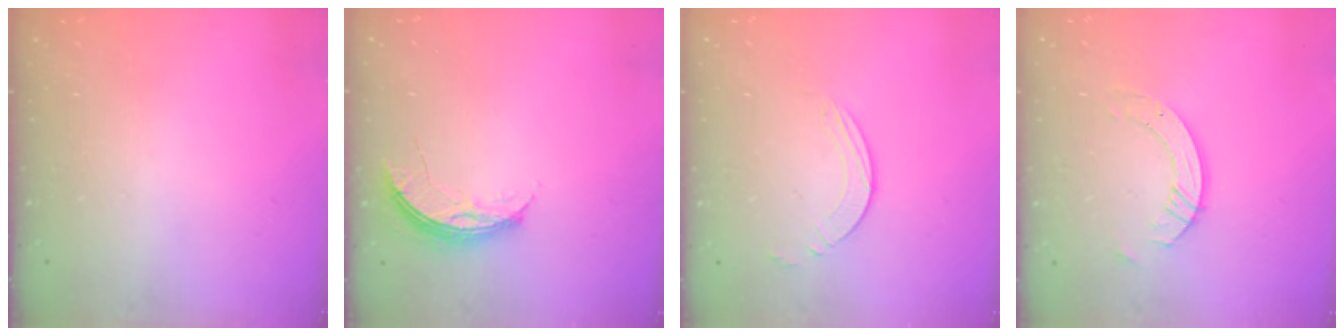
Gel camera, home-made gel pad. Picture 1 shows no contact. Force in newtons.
{"total": 5.6, "press": 5.6, "slide": 0.5}
{"total": 3.9, "press": 3.8, "slide": 0.5}
{"total": 6.5, "press": 6.4, "slide": 0.7}